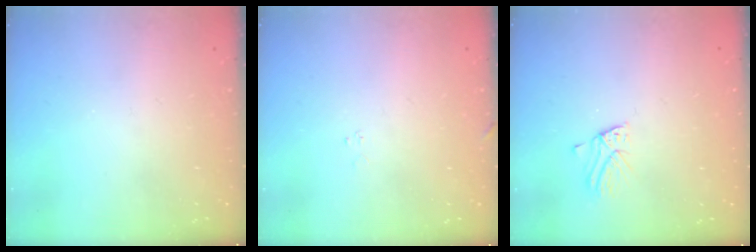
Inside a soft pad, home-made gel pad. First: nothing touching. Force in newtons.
{"total": 3.5, "press": 3.5, "slide": 0.1}
{"total": 2.8, "press": 2.7, "slide": 0.3}